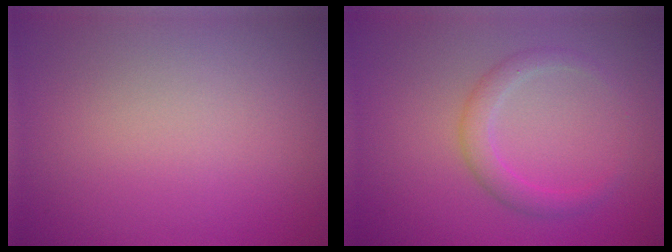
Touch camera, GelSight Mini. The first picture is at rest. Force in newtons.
{"total": 2.2, "press": 2.2, "slide": 0.0}